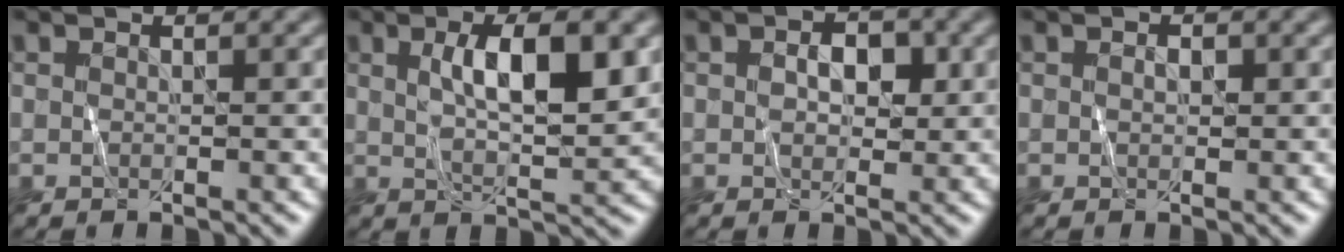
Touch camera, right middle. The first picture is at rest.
{"total": 6.2, "force": [1.8, 1.8, 5.7], "torque": [-0.093, 0.004, 0.031]}
{"total": 2.5, "force": [0.5, 1.5, 2.0], "torque": [-0.028, 0.004, 0.006]}
{"total": 0.6, "force": [0.2, 0.4, 0.4], "torque": [-0.008, 0.000, 0.002]}